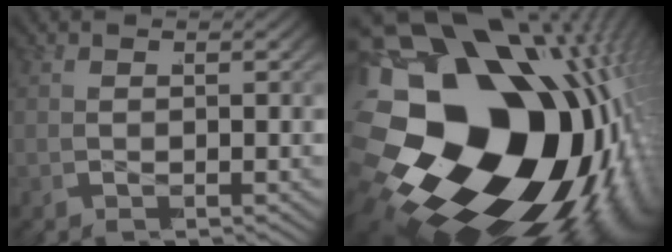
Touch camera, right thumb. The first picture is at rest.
{"total": 36.8, "force": [-4.5, 25.9, 25.8], "torque": [-0.451, -0.051, -0.068]}